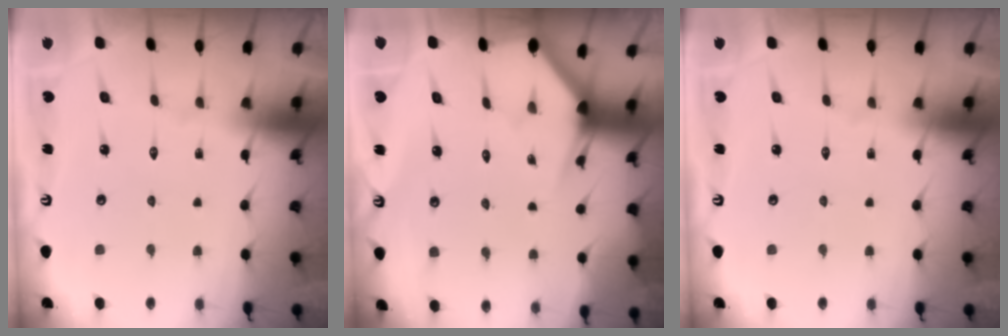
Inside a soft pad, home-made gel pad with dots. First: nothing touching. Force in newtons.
{"total": 3.0, "press": 3.0, "slide": 0.1}
{"total": 0.0}